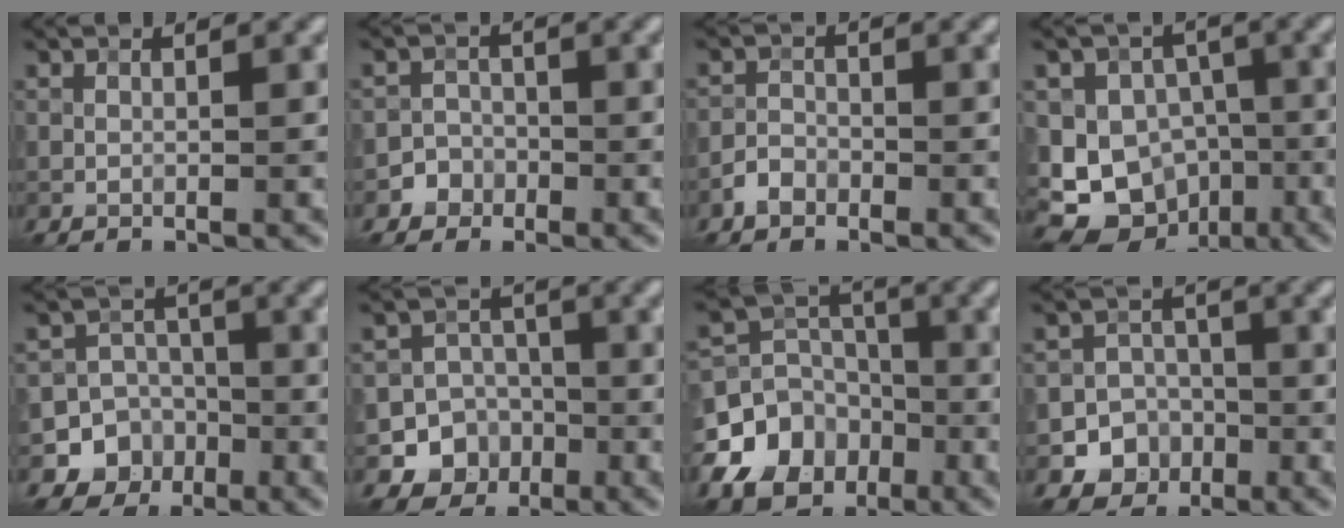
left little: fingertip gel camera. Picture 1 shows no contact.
{"total": 2.2, "force": [-1.3, 1.8, -0.1], "torque": [0.029, 0.007, -0.027]}
{"total": 1.7, "force": [-1.2, 1.1, 0.6], "torque": [-0.006, 0.007, -0.026]}
{"total": 11.0, "force": [-4.1, 8.8, 5.2], "torque": [-0.068, -0.005, -0.080]}
{"total": 7.2, "force": [-3.5, 6.3, 0.8], "torque": [0.019, -0.014, -0.073]}
{"total": 7.8, "force": [-3.6, 6.9, 1.1], "torque": [0.013, -0.016, -0.074]}
{"total": 11.2, "force": [-5.3, 9.1, 3.8], "torque": [-0.077, -0.025, -0.109]}
{"total": 5.5, "force": [-2.6, 4.8, 0.9], "torque": [0.017, -0.008, -0.059]}